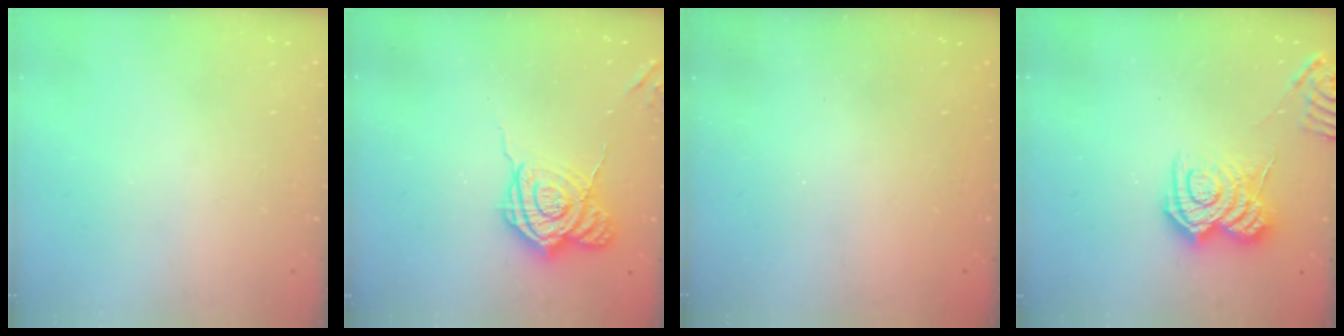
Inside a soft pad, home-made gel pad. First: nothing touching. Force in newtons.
{"total": 13.6, "press": 13.6, "slide": 1.1}
{"total": 2.4, "press": 2.2, "slide": 0.8}
{"total": 8.6, "press": 8.5, "slide": 1.2}